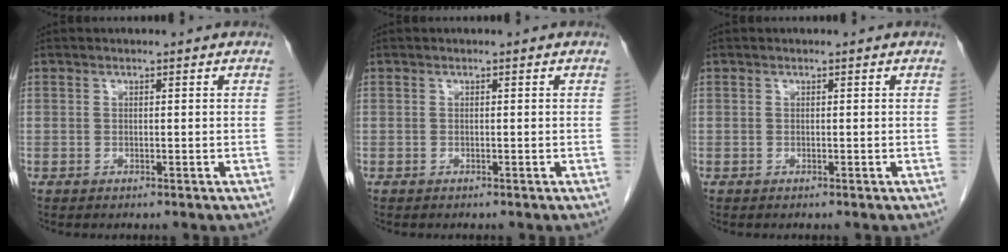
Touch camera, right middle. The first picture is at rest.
{"total": 0.0}
{"total": 0.0}